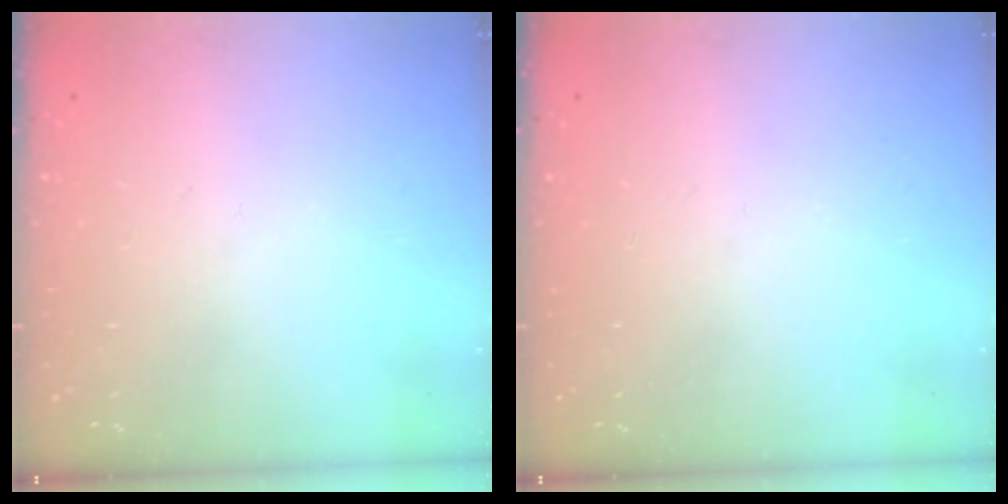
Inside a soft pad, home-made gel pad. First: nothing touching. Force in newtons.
{"total": 0.0}